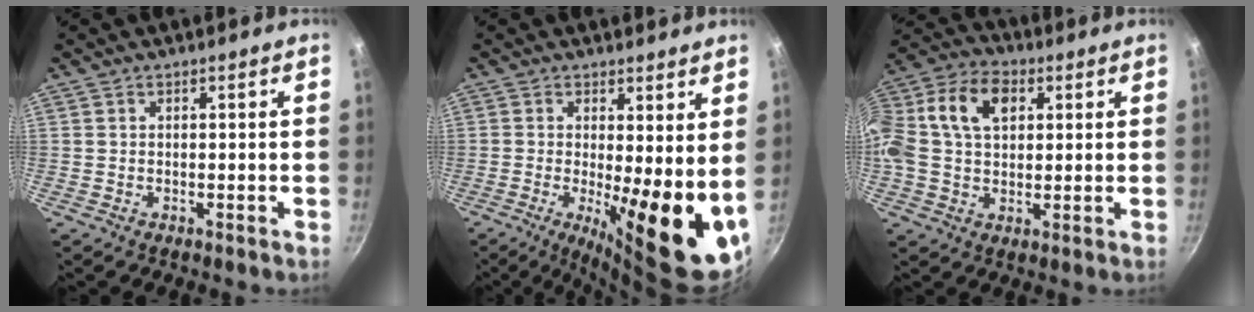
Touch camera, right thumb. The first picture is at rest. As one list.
[{"total": 15.3, "force": [-0.7, 4.5, 14.7], "torque": [-0.176, -0.028, -0.003]}, {"total": 17.2, "force": [3.9, 11.7, 12.0], "torque": [-0.234, 0.031, 0.053]}]